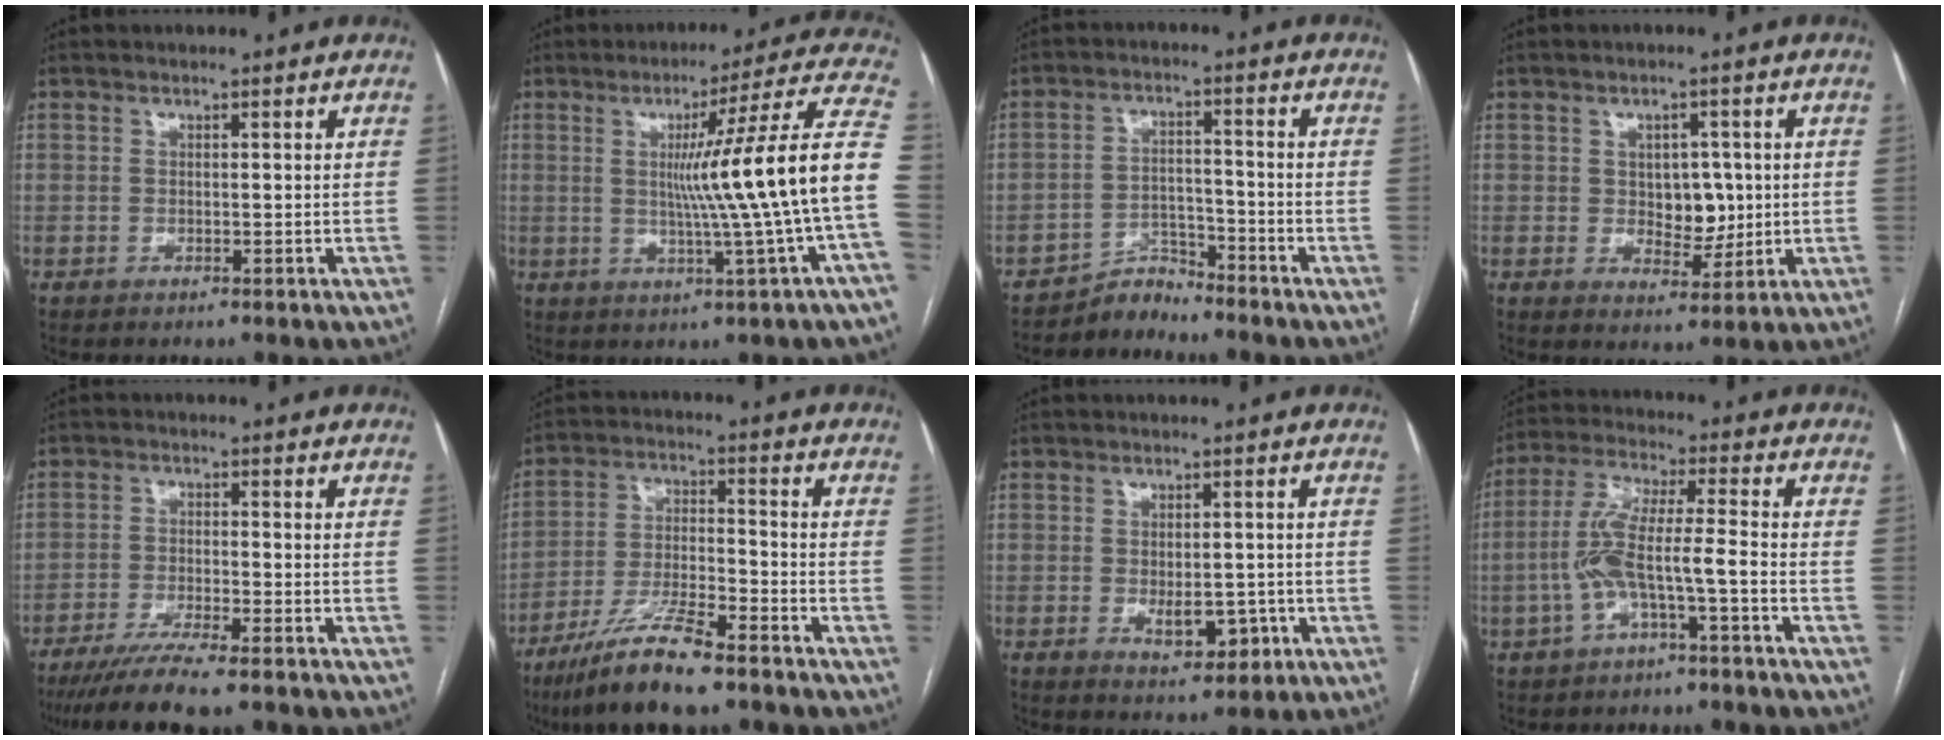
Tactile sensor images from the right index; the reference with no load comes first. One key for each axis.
{"total": 16.8, "fx": -0.6, "fy": -3.4, "fz": 16.4, "tx": -0.215, "ty": 0.000, "tz": -0.016}
{"total": 3.9, "fx": -3.8, "fy": 0.4, "fz": -1.0, "tx": 0.025, "ty": 0.003, "tz": -0.066}
{"total": 5.1, "fx": 0.4, "fy": 3.4, "fz": 3.8, "tx": -0.046, "ty": 0.005, "tz": 0.015}
{"total": 7.8, "fx": -6.4, "fy": -0.4, "fz": 4.6, "tx": -0.074, "ty": -0.022, "tz": -0.107}
{"total": 11.5, "fx": -8.7, "fy": 1.0, "fz": 7.5, "tx": -0.148, "ty": -0.025, "tz": -0.159}
{"total": 5.3, "fx": -1.4, "fy": 2.7, "fz": 4.4, "tx": -0.059, "ty": -0.002, "tz": -0.008}
{"total": 8.5, "fx": -2.9, "fy": 0.5, "fz": 7.9, "tx": -0.169, "ty": 0.023, "tz": -0.057}